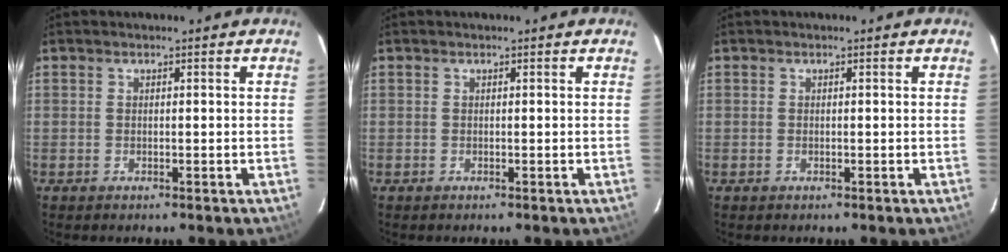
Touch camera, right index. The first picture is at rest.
{"total": 0.0}
{"total": 2.5, "force": [2.1, -1.5, 0.1], "torque": [-0.005, -0.034, 0.009]}